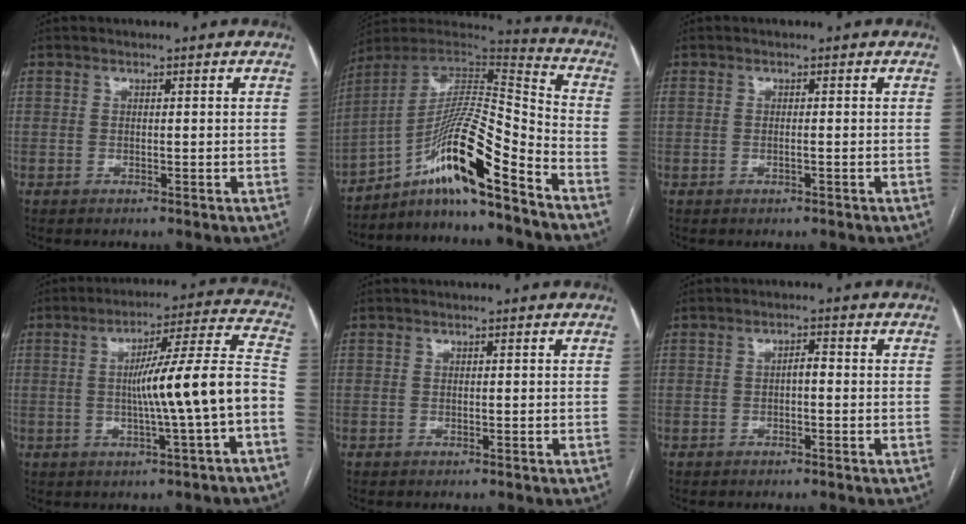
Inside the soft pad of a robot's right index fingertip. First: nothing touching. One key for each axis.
{"total": 16.3, "fx": -10.1, "fy": 0.5, "fz": 12.8, "tx": -0.235, "ty": 0.012, "tz": -0.176}
{"total": 0.5, "fx": -0.1, "fy": 0.1, "fz": 0.5, "tx": -0.017, "ty": 0.001, "tz": 0.002}
{"total": 13.3, "fx": -2.4, "fy": -0.6, "fz": 13.1, "tx": -0.193, "ty": 0.020, "tz": -0.037}
{"total": 0.0}
{"total": 1.6, "fx": -0.2, "fy": 0.6, "fz": 1.5, "tx": -0.025, "ty": 0.004, "tz": -0.003}